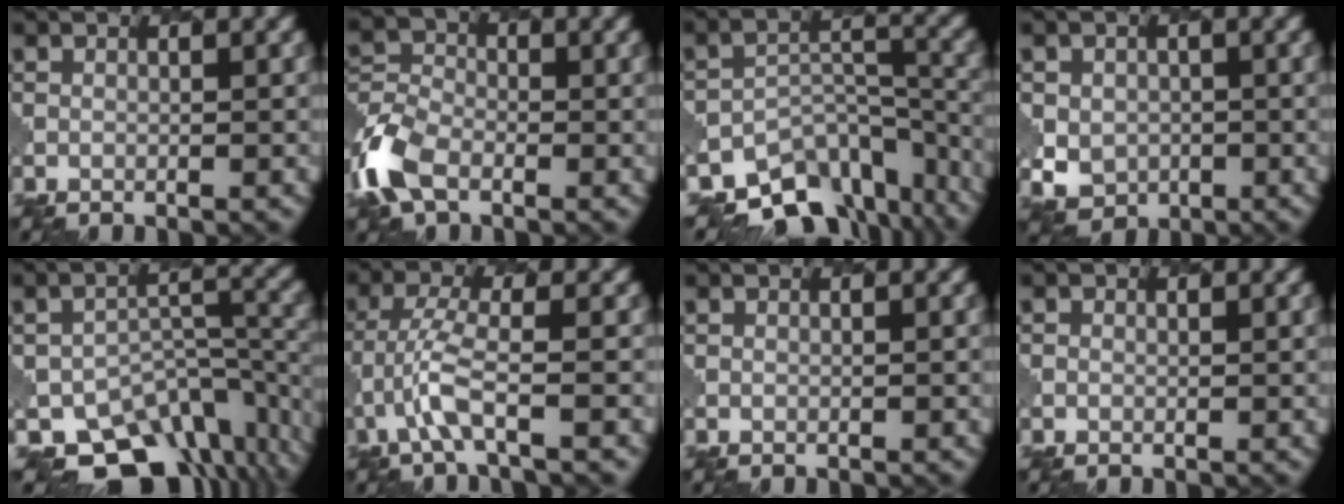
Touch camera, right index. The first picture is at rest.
{"total": 5.8, "force": [-2.9, 3.7, 3.3], "torque": [-0.087, -0.002, -0.068]}
{"total": 10.8, "force": [-8.8, 5.3, 3.3], "torque": [-0.043, -0.011, -0.113]}
{"total": 3.8, "force": [-0.3, 3.5, 1.3], "torque": [-0.026, -0.008, -0.005]}
{"total": 10.2, "force": [-7.4, 5.8, 3.8], "torque": [-0.045, -0.011, -0.092]}
{"total": 3.1, "force": [-1.6, 0.4, 2.7], "torque": [-0.061, 0.005, -0.036]}
{"total": 0.0}
{"total": 0.7, "force": [0.1, 0.7, -0.1], "torque": [0.003, -0.002, 0.003]}